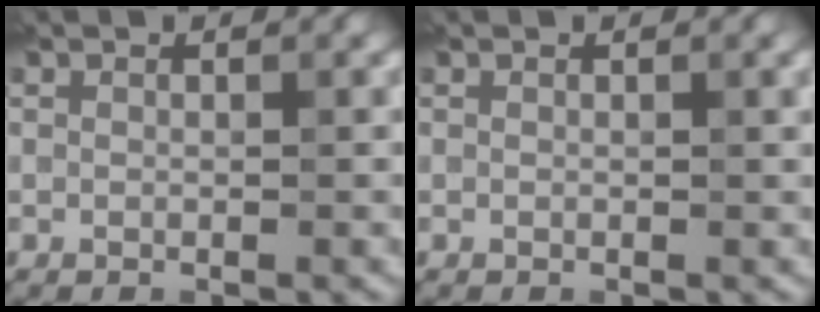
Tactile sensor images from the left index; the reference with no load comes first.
{"total": 1.0, "force": [0.5, 0.2, 0.8], "torque": [-0.011, 0.000, 0.009]}